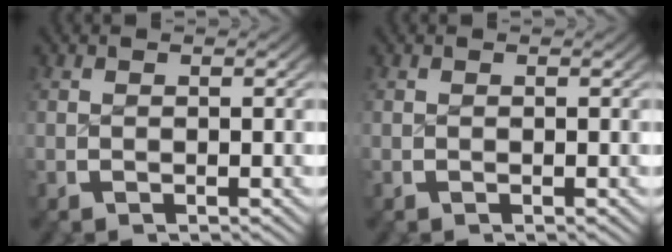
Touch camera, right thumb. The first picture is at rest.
{"total": 0.0}